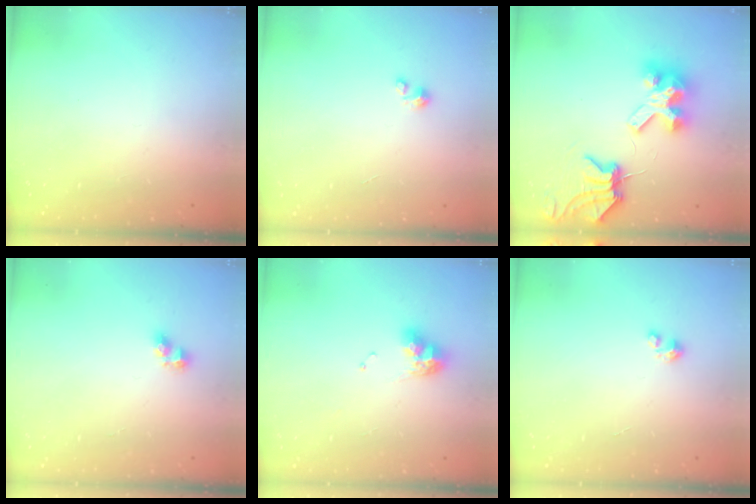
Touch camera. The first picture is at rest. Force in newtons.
{"total": 0.8, "press": 0.7, "slide": 0.3}
{"total": 9.8, "press": 9.7, "slide": 1.2}
{"total": 5.1, "press": 5.0, "slide": 0.4}
{"total": 8.8, "press": 8.7, "slide": 1.1}
{"total": 1.6, "press": 1.6, "slide": 0.2}